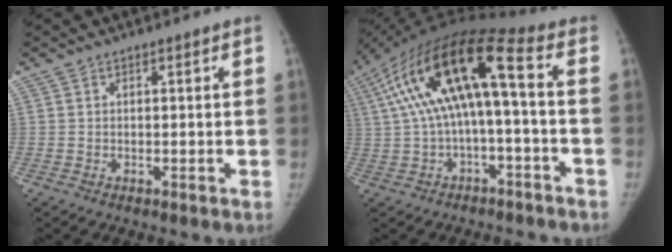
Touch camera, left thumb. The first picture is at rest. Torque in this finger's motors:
{"motor_torque": [-0.45, 2.10, 2.35, -0.42, 0.26]}